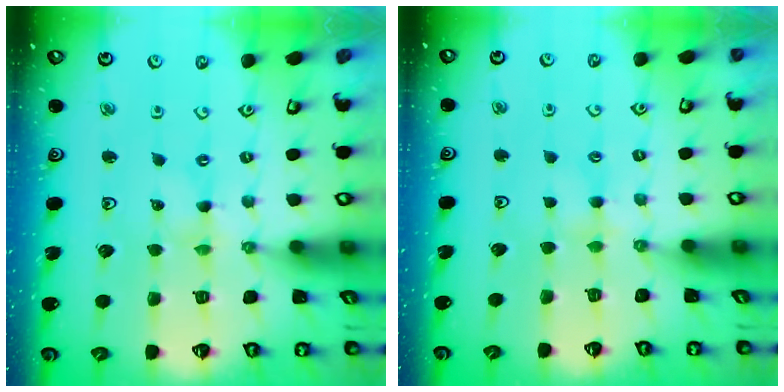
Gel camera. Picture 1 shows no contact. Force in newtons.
{"total": 2.7, "press": 2.6, "slide": 0.5}